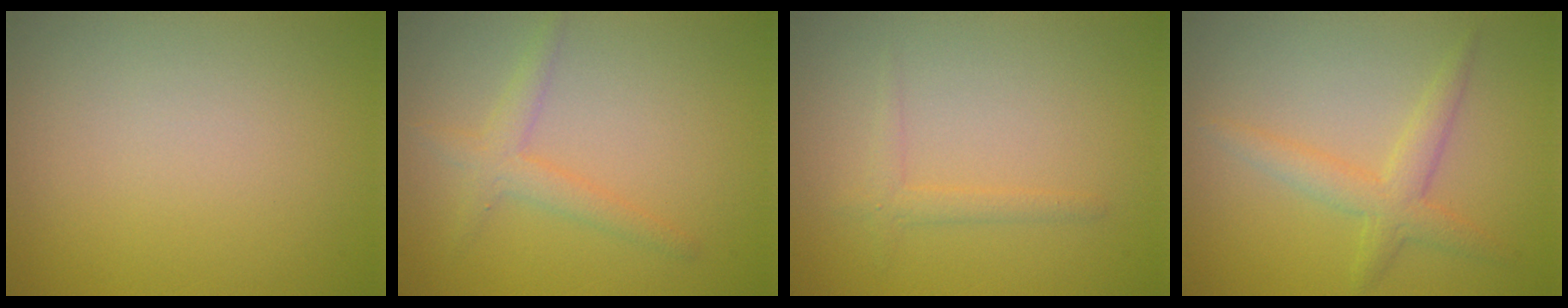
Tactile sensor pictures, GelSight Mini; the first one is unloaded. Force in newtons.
{"total": 2.1, "press": 2.1, "slide": 0.1}
{"total": 1.3, "press": 1.3, "slide": 0.1}
{"total": 2.8, "press": 2.8, "slide": 0.1}